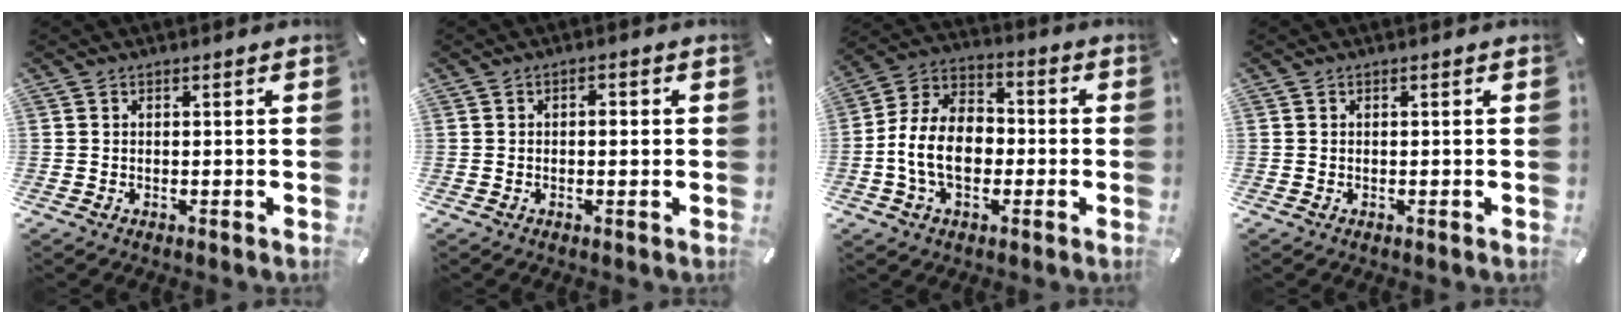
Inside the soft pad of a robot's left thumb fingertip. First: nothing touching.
{"total": 1.9, "force": [0.0, 1.0, 1.6], "torque": [-0.023, 0.001, -0.004]}
{"total": 12.2, "force": [-2.9, 8.7, 8.0], "torque": [-0.192, 0.014, -0.056]}
{"total": 0.0}